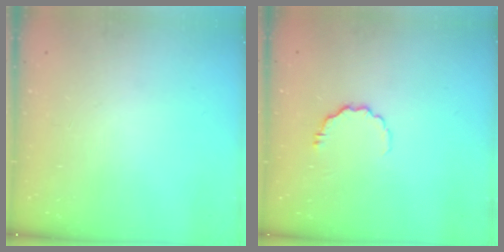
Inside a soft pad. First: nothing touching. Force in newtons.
{"total": 5.5, "press": 5.3, "slide": 1.5}